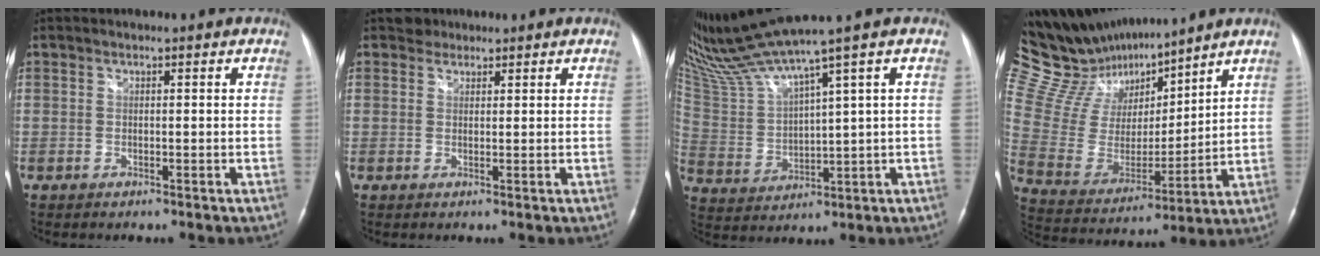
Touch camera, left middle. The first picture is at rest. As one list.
[{"total": 1.8, "force": [1.4, 1.2, -0.2], "torque": [0.006, 0.006, 0.018]}, {"total": 11.2, "force": [9.3, -2.1, 5.9], "torque": [-0.129, -0.002, 0.192]}, {"total": 18.2, "force": [16.4, 4.7, 6.4], "torque": [-0.130, 0.009, 0.306]}]